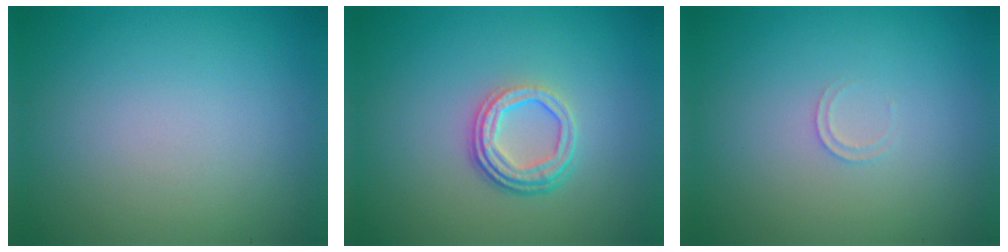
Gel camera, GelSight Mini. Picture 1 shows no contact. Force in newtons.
{"total": 3.5, "press": 2.6, "slide": 2.3}
{"total": 0.7, "press": 0.7, "slide": 0.1}